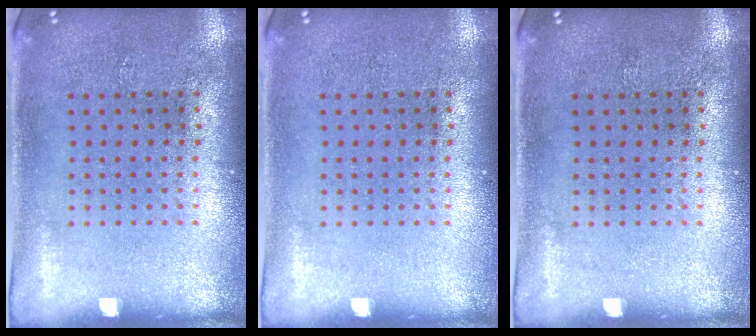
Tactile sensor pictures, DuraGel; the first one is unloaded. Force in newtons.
{"total": 0.0}
{"total": 0.0}